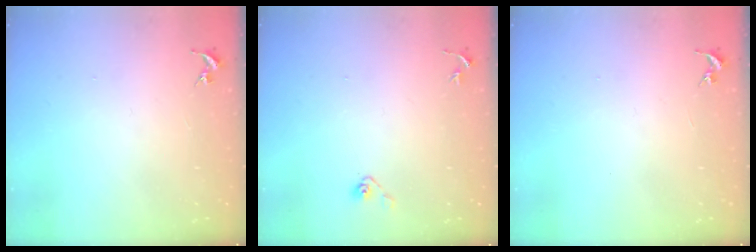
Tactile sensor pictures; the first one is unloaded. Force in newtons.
{"total": 3.7, "press": 3.5, "slide": 1.4}
{"total": 0.0}